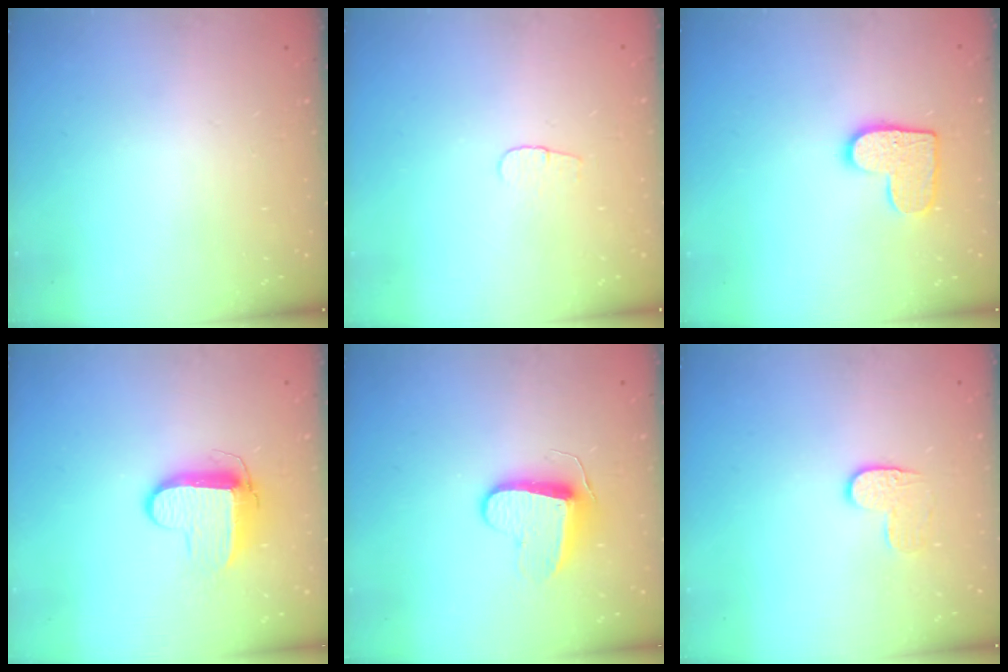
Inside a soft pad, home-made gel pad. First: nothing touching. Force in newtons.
{"total": 3.6, "press": 3.6, "slide": 0.4}
{"total": 10.9, "press": 10.9, "slide": 0.6}
{"total": 8.9, "press": 8.9, "slide": 0.9}
{"total": 9.0, "press": 9.0, "slide": 0.3}
{"total": 6.7, "press": 6.7, "slide": 0.5}